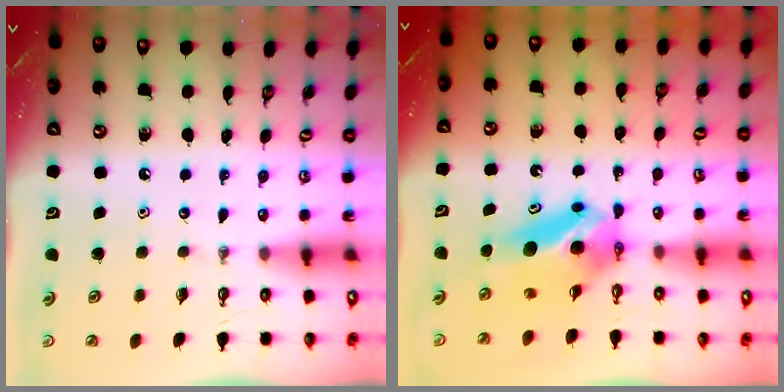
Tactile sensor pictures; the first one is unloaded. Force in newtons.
{"total": 6.5, "press": 6.2, "slide": 2.0}